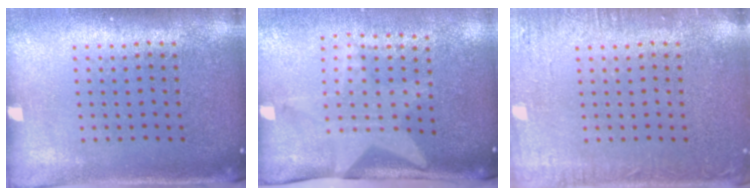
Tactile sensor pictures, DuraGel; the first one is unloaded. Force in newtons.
{"total": 1.9, "press": 1.6, "slide": 1.0}
{"total": 2.9, "press": 2.8, "slide": 0.4}